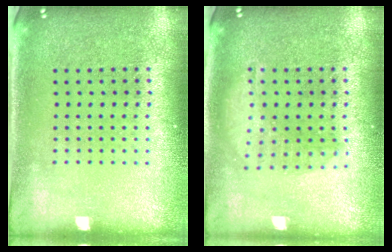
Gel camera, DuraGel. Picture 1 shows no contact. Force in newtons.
{"total": 1.3, "press": 1.3, "slide": 0.4}